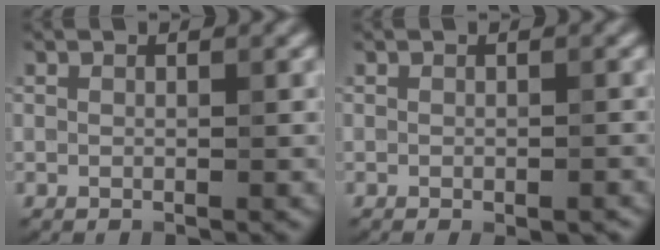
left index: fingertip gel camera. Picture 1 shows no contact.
{"total": 1.0, "force": [-0.7, 0.2, 0.8], "torque": [-0.013, -0.003, -0.006]}